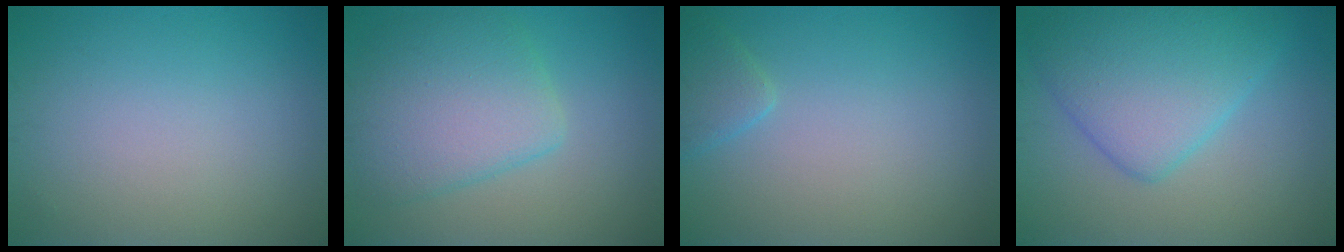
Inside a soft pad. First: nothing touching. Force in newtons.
{"total": 6.3, "press": 6.3, "slide": 0.3}
{"total": 1.7, "press": 1.7, "slide": 0.2}
{"total": 6.8, "press": 6.7, "slide": 0.2}